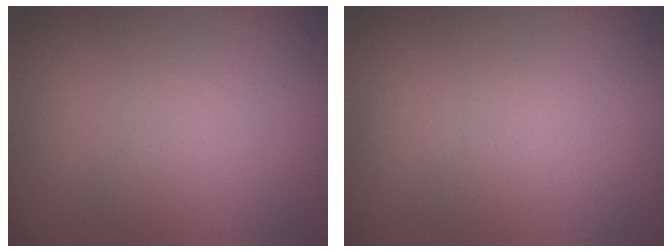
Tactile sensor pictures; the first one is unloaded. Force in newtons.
{"total": 0.0}